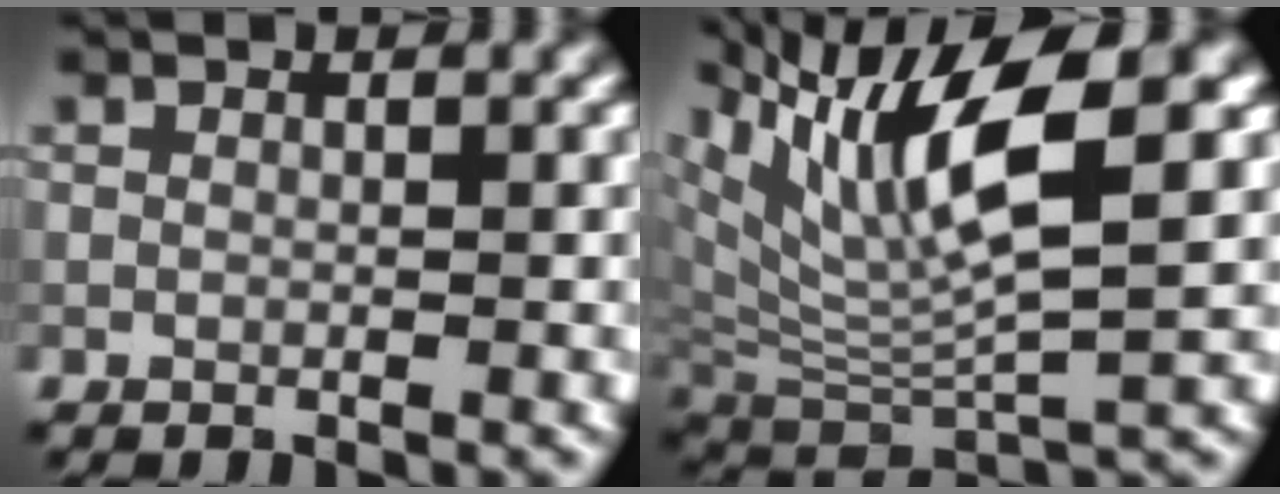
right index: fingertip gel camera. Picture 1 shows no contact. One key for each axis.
{"total": 10.8, "fx": 4.8, "fy": 3.2, "fz": 9.1, "tx": -0.181, "ty": 0.004, "tz": 0.095}